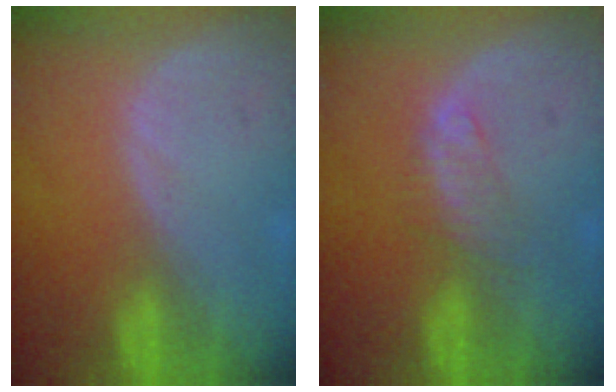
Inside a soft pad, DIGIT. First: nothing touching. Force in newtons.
{"total": 2.5, "press": 2.4, "slide": 0.3}